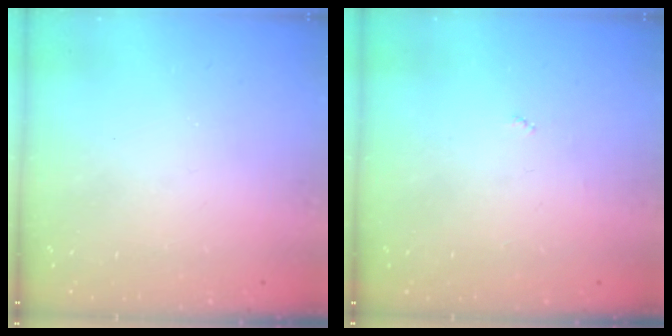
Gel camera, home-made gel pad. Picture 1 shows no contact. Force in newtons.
{"total": 2.7, "press": 2.7, "slide": 0.4}